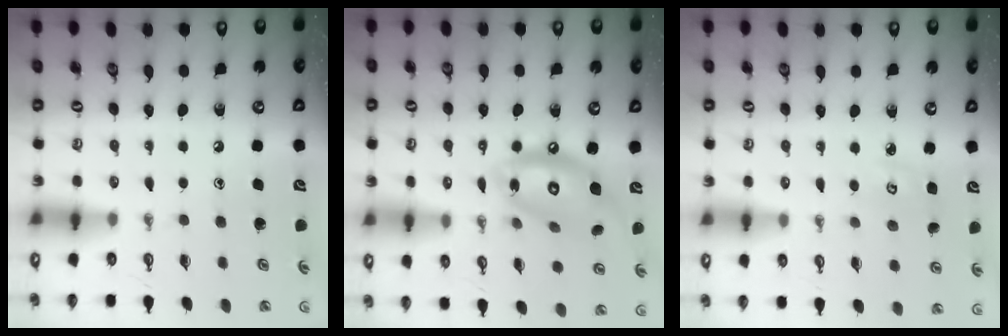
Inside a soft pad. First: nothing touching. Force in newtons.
{"total": 15.0, "press": 14.9, "slide": 1.3}
{"total": 3.1, "press": 3.1, "slide": 0.4}